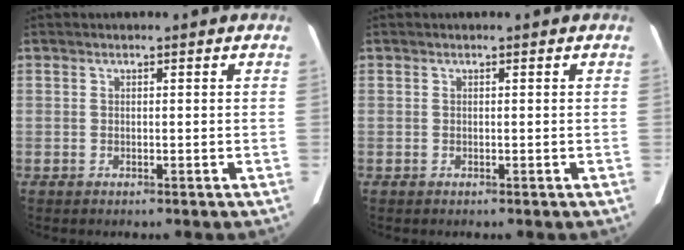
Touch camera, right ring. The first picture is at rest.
{"total": 0.0}